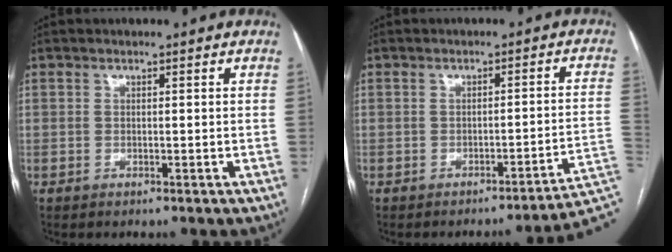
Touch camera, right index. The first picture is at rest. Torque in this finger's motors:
{"motor_torque": [0.60, -1.54, -0.05, -0.04]}